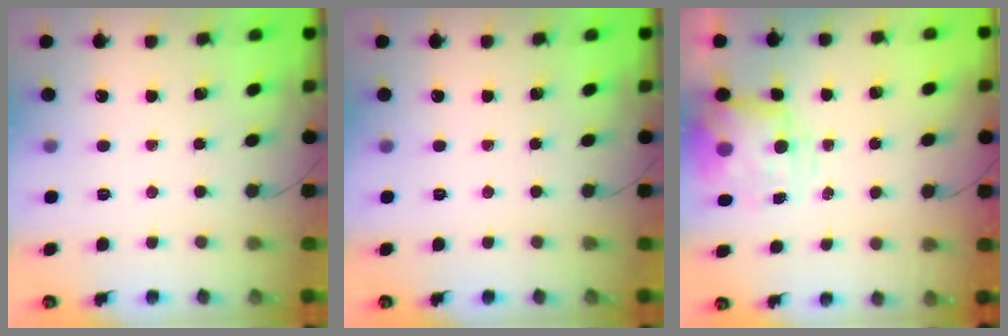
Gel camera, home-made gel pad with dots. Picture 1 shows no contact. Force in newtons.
{"total": 0.0}
{"total": 7.6, "press": 7.5, "slide": 1.2}